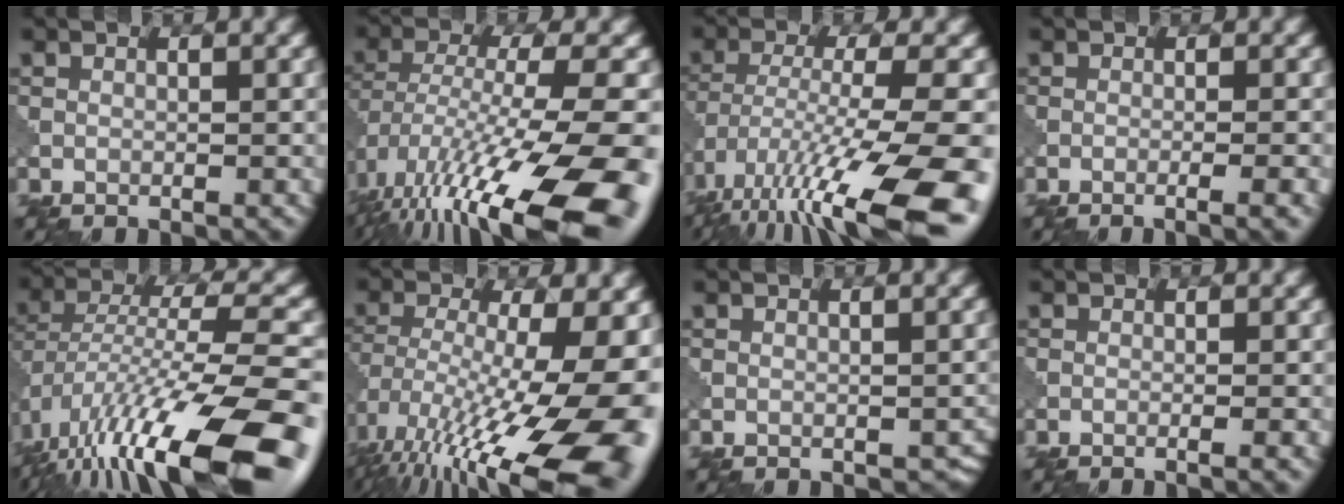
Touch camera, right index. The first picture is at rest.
{"total": 16.8, "force": [-7.9, 5.0, 13.9], "torque": [-0.248, -0.017, -0.114]}
{"total": 14.8, "force": [-8.6, 3.3, 11.6], "torque": [-0.223, -0.019, -0.132]}
{"total": 3.1, "force": [-1.0, 1.0, 2.7], "torque": [-0.019, 0.009, -0.026]}
{"total": 15.6, "force": [-8.3, 4.5, 12.5], "torque": [-0.222, 0.012, -0.141]}
{"total": 19.1, "force": [-7.2, 7.0, 16.2], "torque": [-0.255, -0.029, -0.092]}
{"total": 1.4, "force": [-0.3, 1.0, 1.0], "torque": [-0.018, -0.010, 0.000]}
{"total": 1.4, "force": [-0.4, 0.3, 1.3], "torque": [-0.014, -0.002, -0.012]}